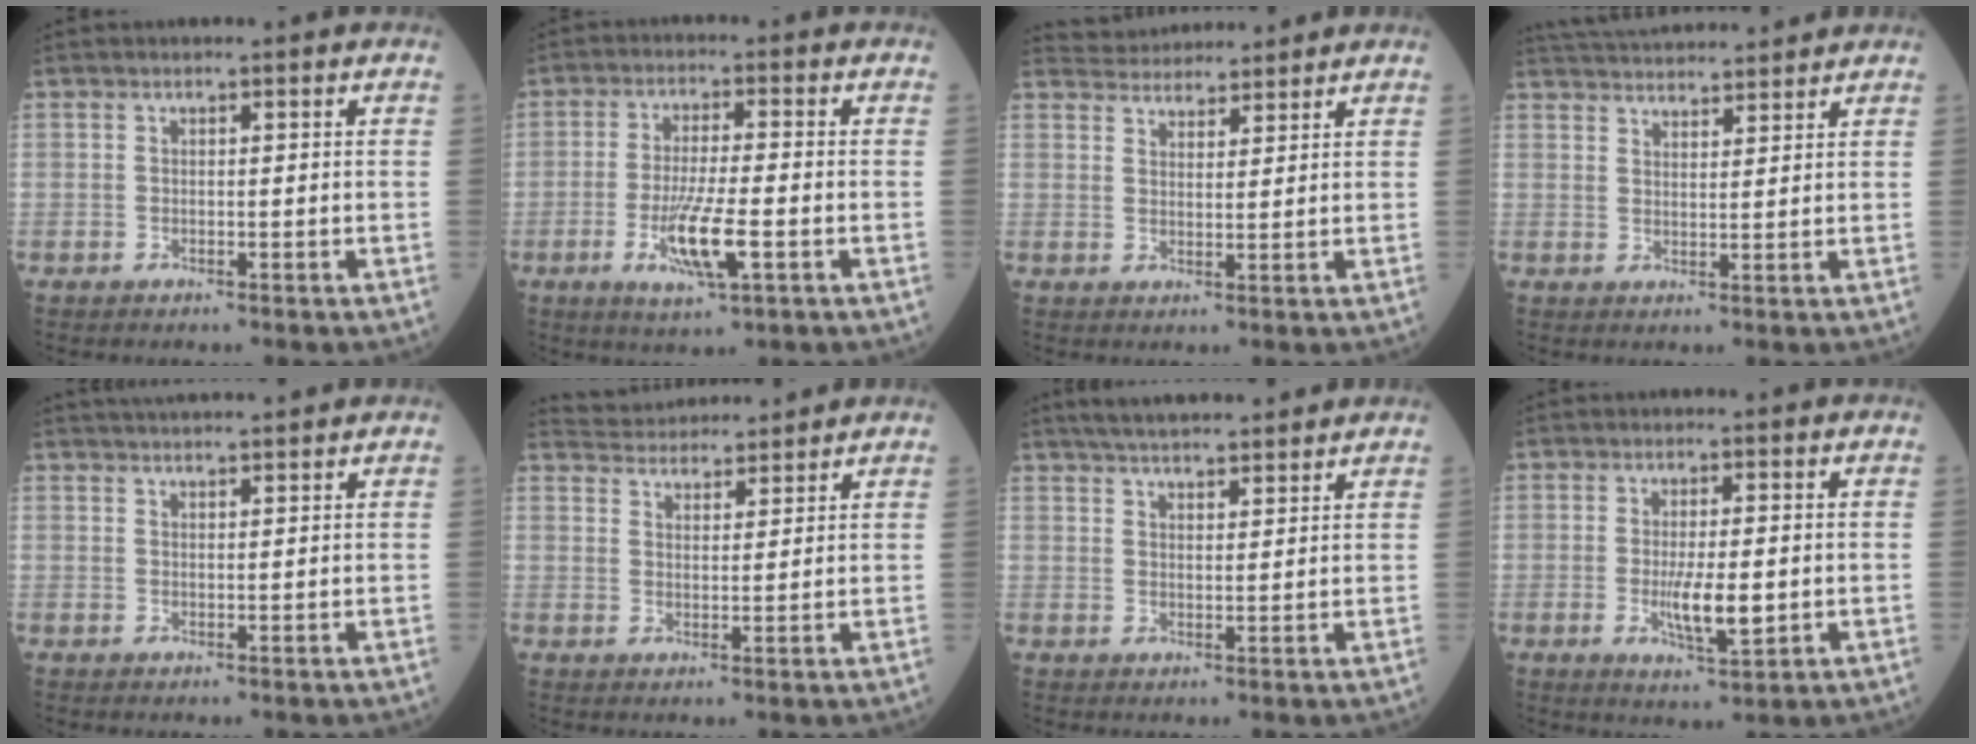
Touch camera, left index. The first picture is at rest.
{"total": 8.1, "force": [-2.7, 1.0, 7.6], "torque": [-0.149, -0.015, -0.047]}
{"total": 6.5, "force": [6.4, 1.3, 0.7], "torque": [-0.014, 0.030, 0.096]}
{"total": 12.5, "force": [11.9, 1.6, 3.4], "torque": [-0.064, 0.035, 0.180]}
{"total": 7.5, "force": [6.9, 0.2, 2.9], "torque": [-0.043, 0.033, 0.096]}
{"total": 8.0, "force": [7.9, 1.1, 1.1], "torque": [-0.023, 0.027, 0.121]}
{"total": 11.1, "force": [9.9, 1.9, 4.7], "torque": [-0.072, 0.024, 0.143]}
{"total": 5.9, "force": [-0.8, 1.4, 5.7], "torque": [-0.109, -0.010, -0.009]}